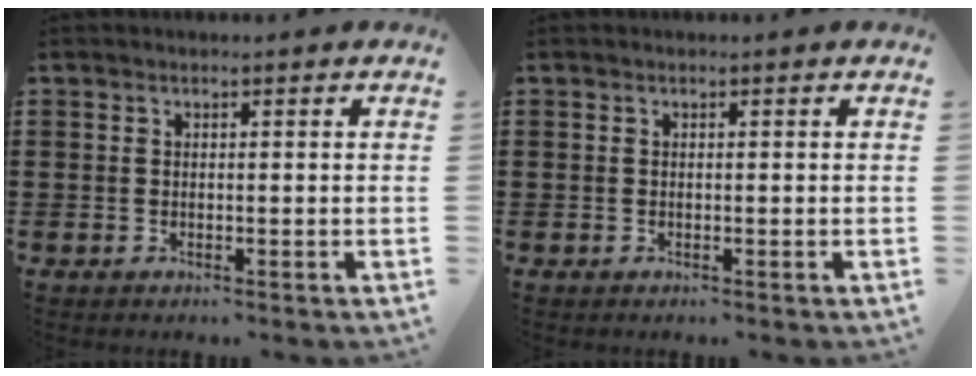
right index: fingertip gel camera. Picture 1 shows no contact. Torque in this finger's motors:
{"motor_torque": [-0.06, -0.28, 0.04, -0.01]}